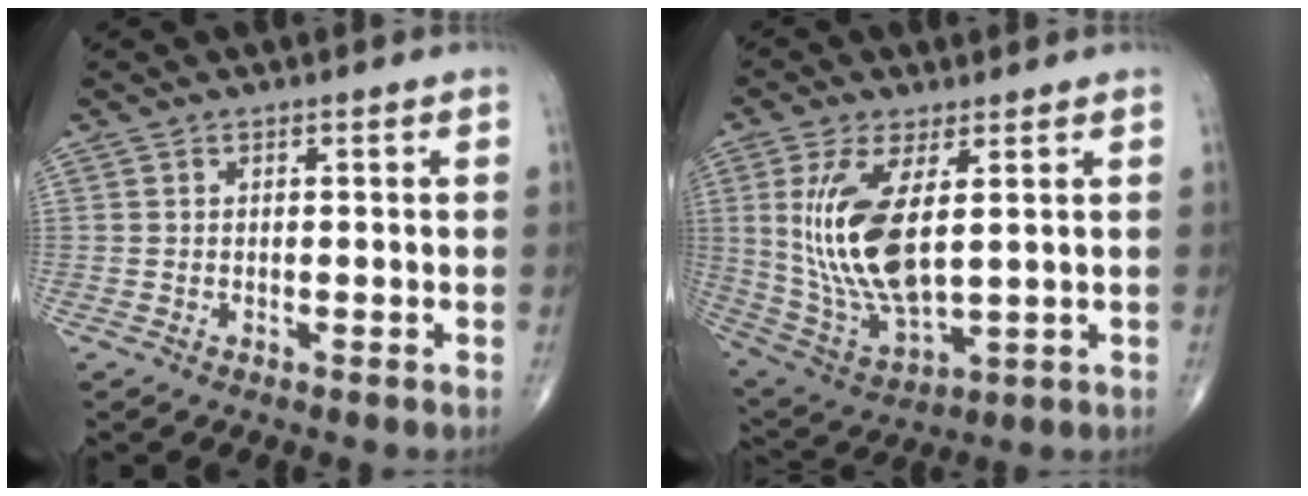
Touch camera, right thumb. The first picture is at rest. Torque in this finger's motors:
{"motor_torque": [-0.59, 1.36, 1.10, 0.87, 0.58]}